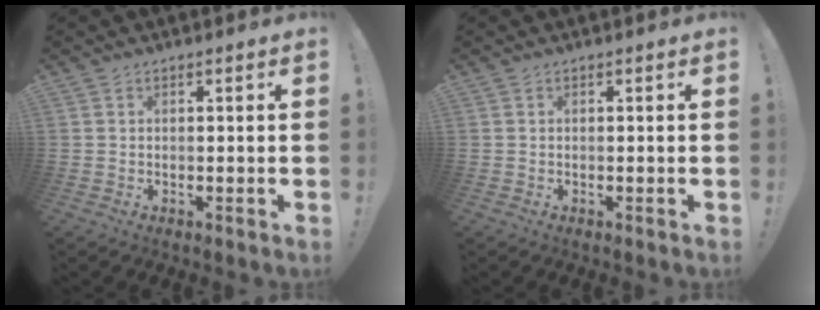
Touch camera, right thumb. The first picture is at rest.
{"total": 0.0}